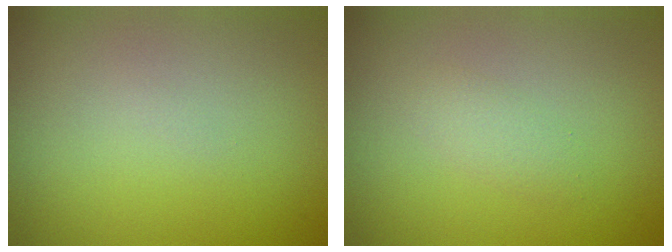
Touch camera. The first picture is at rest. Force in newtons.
{"total": 1.3, "press": 1.3, "slide": 0.1}